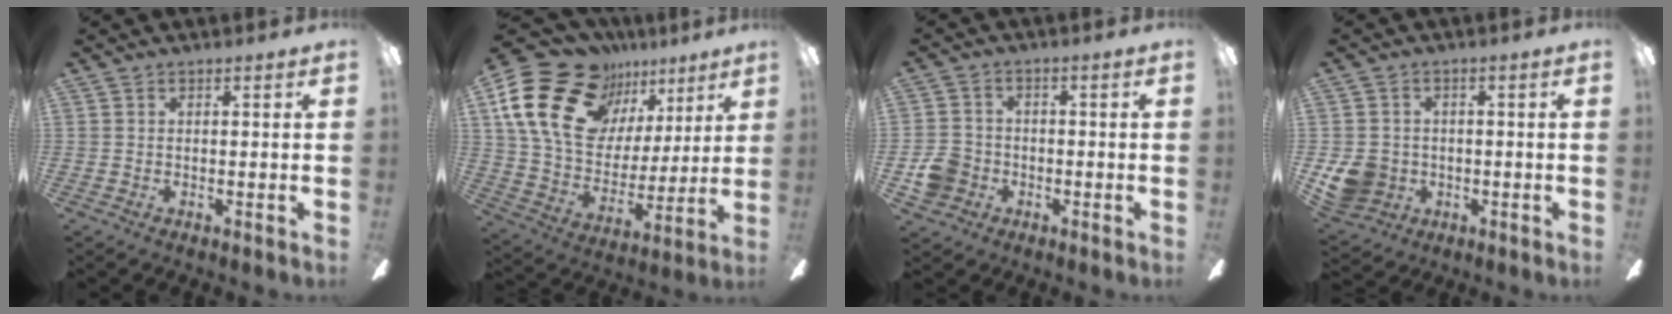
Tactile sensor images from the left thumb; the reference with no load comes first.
{"total": 23.7, "force": [12.9, 15.5, 12.4], "torque": [-0.237, -0.072, 0.242]}
{"total": 7.3, "force": [-2.6, 6.4, 2.4], "torque": [-0.054, 0.027, -0.046]}
{"total": 8.6, "force": [-1.8, 7.8, 3.2], "torque": [-0.073, 0.016, -0.029]}